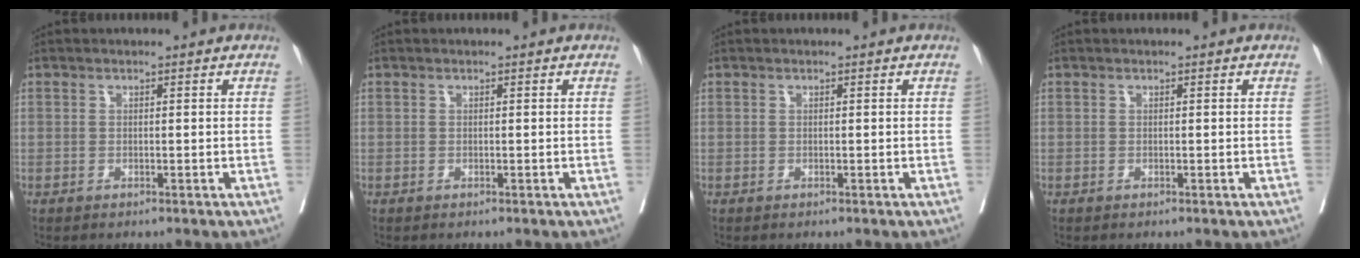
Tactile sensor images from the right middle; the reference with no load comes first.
{"total": 0.0}
{"total": 0.0}
{"total": 0.0}